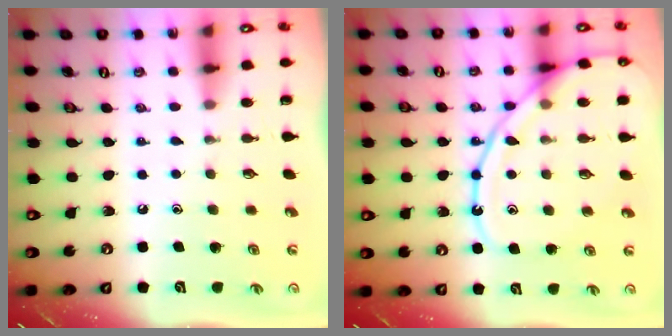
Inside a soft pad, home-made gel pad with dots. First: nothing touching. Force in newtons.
{"total": 13.4, "press": 13.3, "slide": 1.3}